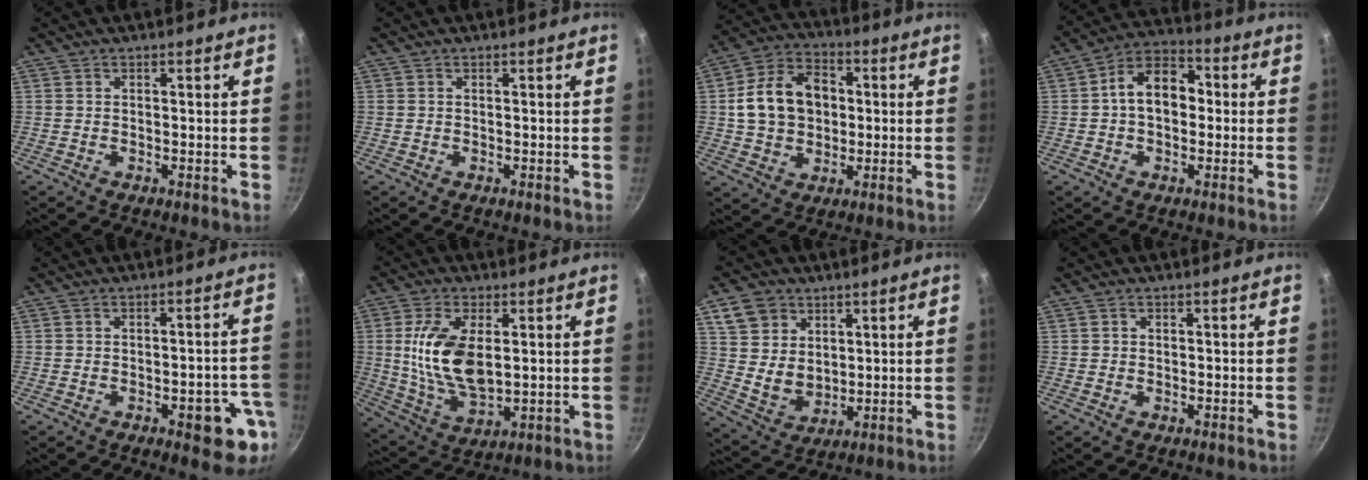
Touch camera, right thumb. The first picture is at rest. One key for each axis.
{"total": 0.0}
{"total": 14.1, "fx": 1.2, "fy": 10.7, "fz": 9.0, "tx": -0.133, "ty": 0.023, "tz": 0.014}
{"total": 11.0, "fx": 0.5, "fy": 7.6, "fz": 7.9, "tx": -0.088, "ty": 0.033, "tz": -0.010}
{"total": 8.9, "fx": -3.5, "fy": 3.7, "fz": 7.3, "tx": -0.055, "ty": 0.018, "tz": -0.040}
{"total": 14.3, "fx": 2.1, "fy": 7.5, "fz": 12.0, "tx": -0.223, "ty": -0.012, "tz": 0.047}
{"total": 10.2, "fx": 4.6, "fy": 8.1, "fz": 4.2, "tx": -0.048, "ty": -0.014, "tz": 0.096}
{"total": 0.6, "fx": 0.0, "fy": 0.6, "fz": 0.2, "tx": 0.000, "ty": 0.002, "tz": -0.001}